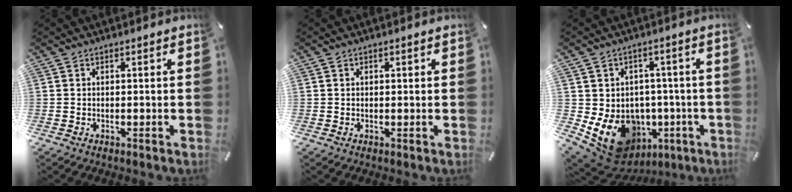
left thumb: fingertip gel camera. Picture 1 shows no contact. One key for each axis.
{"total": 0.7, "fx": 0.1, "fy": 0.5, "fz": 0.5, "tx": -0.011, "ty": 0.003, "tz": 0.001}
{"total": 13.1, "fx": -4.3, "fy": 10.5, "fz": 6.4, "tx": -0.117, "ty": 0.001, "tz": -0.062}